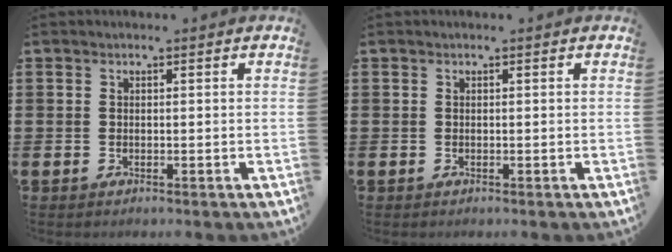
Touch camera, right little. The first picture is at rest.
{"total": 0.0}